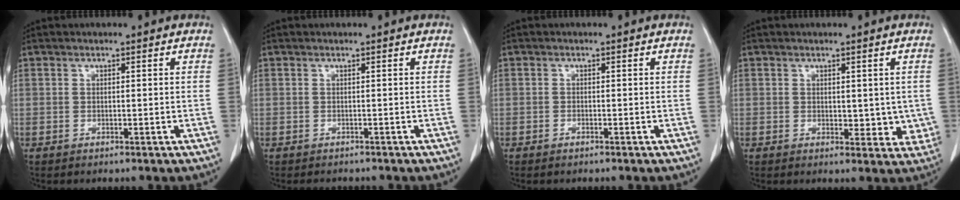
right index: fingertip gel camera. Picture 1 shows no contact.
{"total": 1.4, "force": [-1.2, 0.6, 0.2], "torque": [-0.001, -0.002, -0.014]}
{"total": 0.6, "force": [-0.5, 0.1, 0.2], "torque": [-0.008, 0.000, -0.007]}
{"total": 4.3, "force": [0.2, 2.6, 3.4], "torque": [-0.024, -0.007, 0.008]}